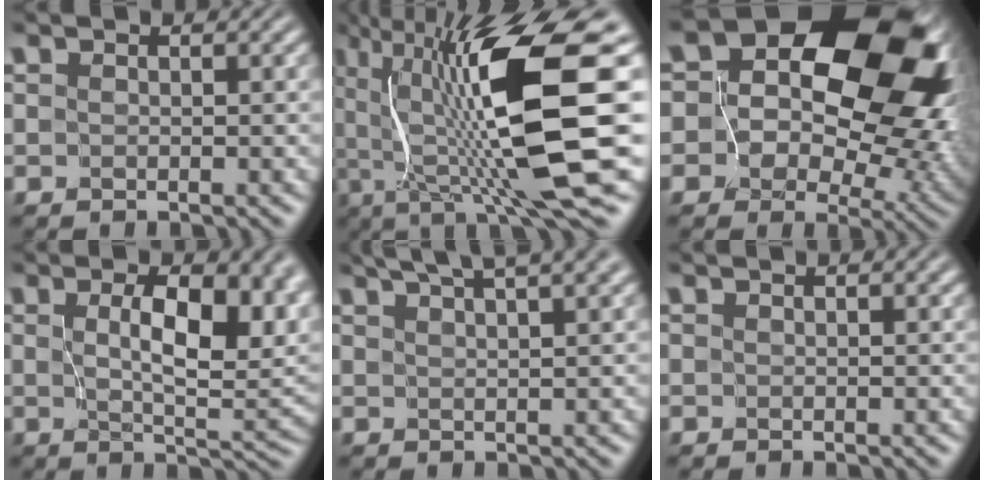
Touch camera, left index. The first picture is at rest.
{"total": 13.6, "force": [1.8, 3.0, 13.1], "torque": [-0.225, -0.011, 0.038]}
{"total": 19.9, "force": [4.9, 14.2, 13.1], "torque": [-0.178, 0.022, 0.073]}
{"total": 8.6, "force": [1.8, 3.3, 7.7], "torque": [-0.112, -0.005, 0.035]}
{"total": 6.7, "force": [5.2, 1.4, 4.0], "torque": [-0.034, 0.031, 0.047]}
{"total": 0.6, "force": [0.6, 0.1, 0.3], "torque": [-0.002, -0.001, 0.006]}